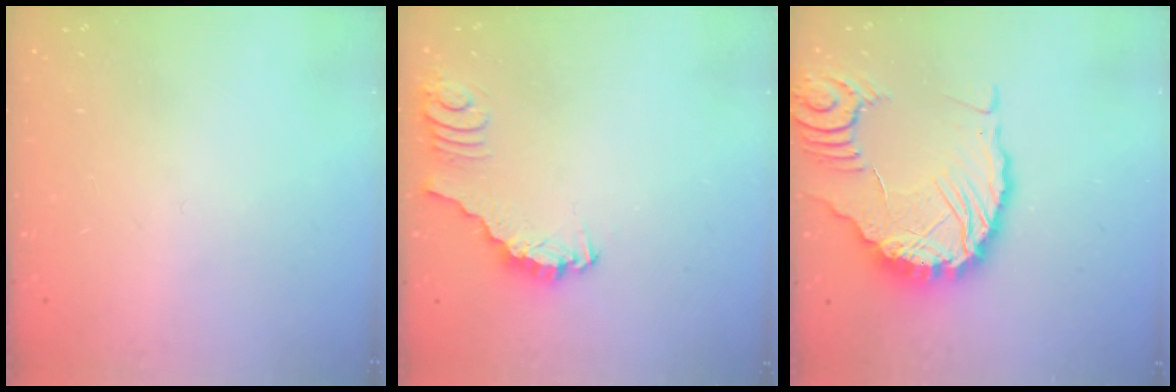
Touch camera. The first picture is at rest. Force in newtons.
{"total": 2.7, "press": 2.7, "slide": 0.1}
{"total": 10.8, "press": 10.7, "slide": 1.3}